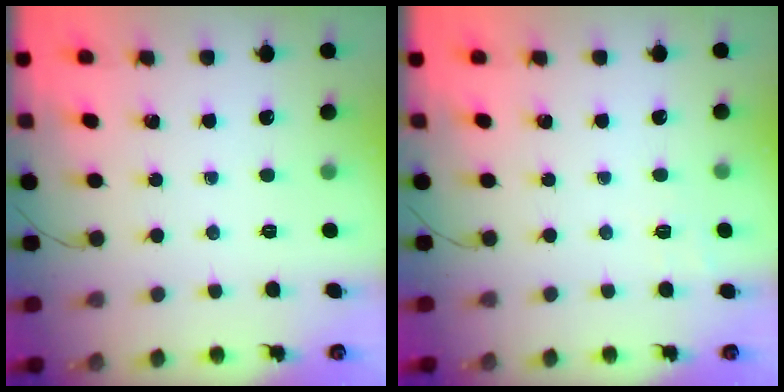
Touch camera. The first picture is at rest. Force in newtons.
{"total": 5.7, "press": 5.4, "slide": 1.7}